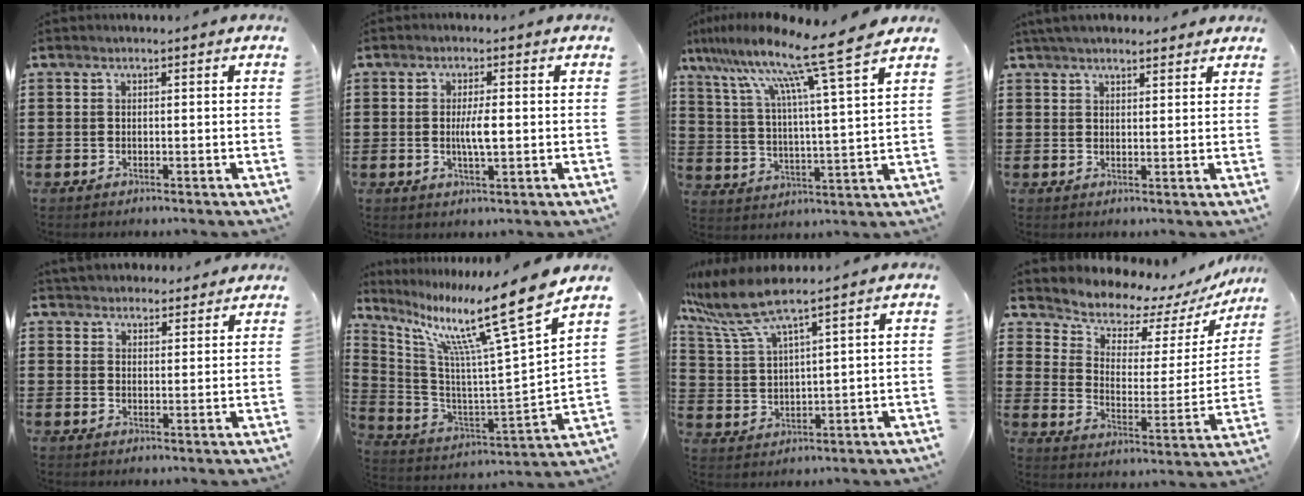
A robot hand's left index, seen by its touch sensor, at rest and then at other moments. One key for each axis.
{"total": 4.0, "fx": 0.0, "fy": 0.8, "fz": 3.9, "tx": -0.070, "ty": -0.001, "tz": -0.002}
{"total": 12.0, "fx": 9.7, "fy": -0.5, "fz": 7.1, "tx": -0.166, "ty": -0.065, "tz": 0.152}
{"total": 3.5, "fx": 3.2, "fy": 0.9, "fz": 0.8, "tx": -0.024, "ty": 0.000, "tz": 0.062}
{"total": 3.6, "fx": 3.3, "fy": 1.2, "fz": -0.5, "tx": -0.004, "ty": -0.008, "tz": 0.064}
{"total": 15.1, "fx": 10.0, "fy": 0.7, "fz": 11.4, "tx": -0.222, "ty": -0.065, "tz": 0.148}
{"total": 8.1, "fx": 6.5, "fy": 0.8, "fz": 4.7, "tx": -0.122, "ty": -0.025, "tz": 0.112}
{"total": 6.3, "fx": 5.9, "fy": 2.1, "fz": 0.6, "tx": -0.045, "ty": -0.052, "tz": 0.099}